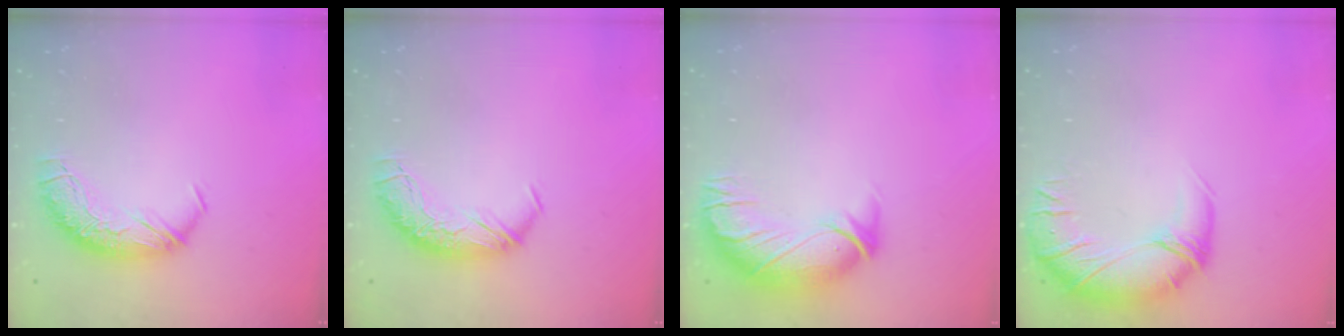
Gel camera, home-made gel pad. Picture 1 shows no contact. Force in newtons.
{"total": 0.0}
{"total": 2.9, "press": 0.4, "slide": 2.9}
{"total": 2.9, "press": 0.1, "slide": 2.9}